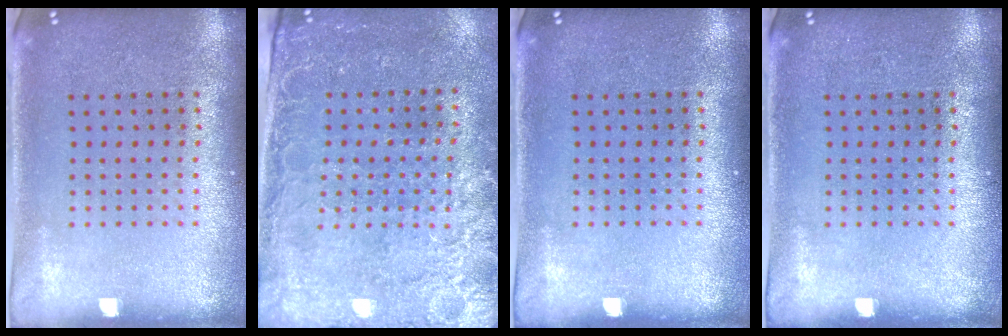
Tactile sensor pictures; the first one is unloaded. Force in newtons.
{"total": 2.8, "press": 2.6, "slide": 1.1}
{"total": 0.0}
{"total": 0.0}